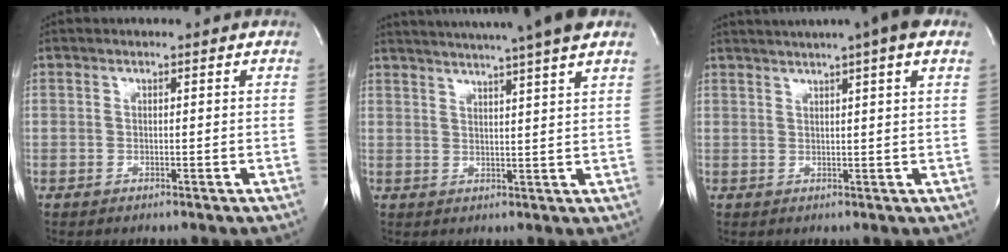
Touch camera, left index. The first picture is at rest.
{"total": 16.3, "force": [13.8, -0.6, 8.7], "torque": [-0.146, 0.011, 0.180]}
{"total": 10.2, "force": [7.4, 0.0, 7.0], "torque": [-0.113, 0.030, 0.087]}